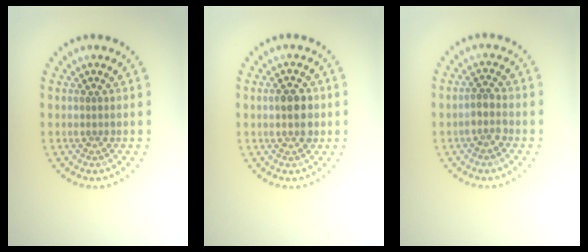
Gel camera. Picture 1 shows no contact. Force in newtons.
{"total": 3.0, "press": 3.0, "slide": 0.2}
{"total": 1.8, "press": 1.4, "slide": 1.1}